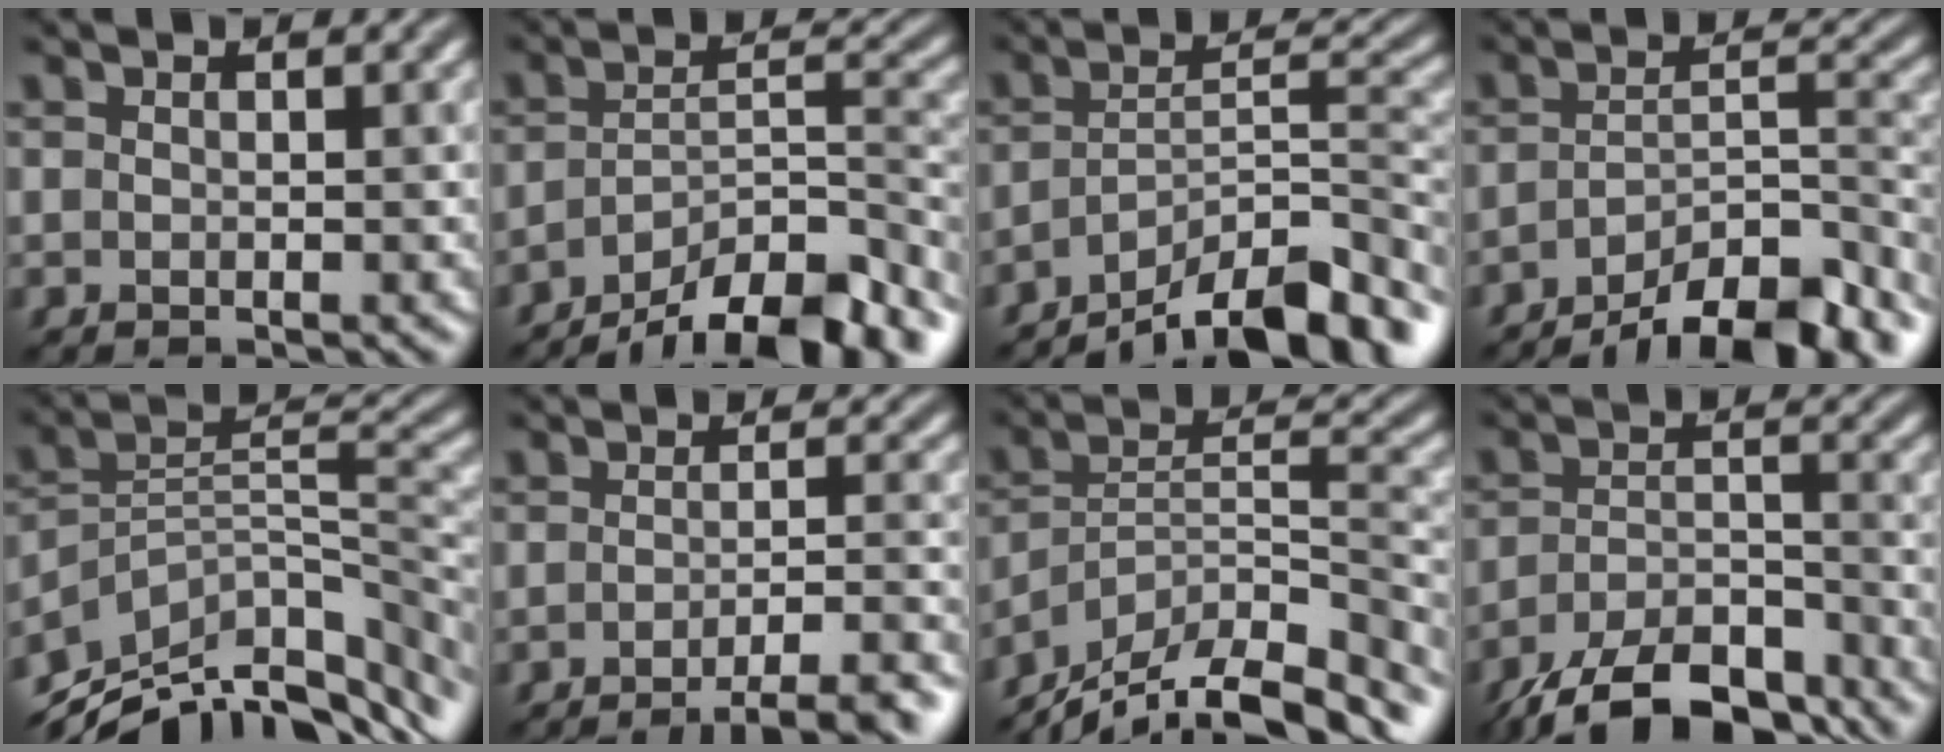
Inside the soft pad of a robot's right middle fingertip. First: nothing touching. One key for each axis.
{"total": 11.5, "fx": -8.6, "fy": 3.8, "fz": 6.7, "tx": -0.098, "ty": 0.000, "tz": -0.135}
{"total": 10.3, "fx": -7.4, "fy": 2.8, "fz": 6.5, "tx": -0.088, "ty": 0.003, "tz": -0.126}
{"total": 10.1, "fx": -7.4, "fy": 3.1, "fz": 6.1, "tx": -0.084, "ty": -0.003, "tz": -0.115}
{"total": 11.3, "fx": -8.3, "fy": 4.8, "fz": 6.0, "tx": -0.119, "ty": 0.020, "tz": -0.147}
{"total": 6.4, "fx": -4.3, "fy": 1.4, "fz": 4.5, "tx": -0.052, "ty": 0.005, "tz": -0.058}
{"total": 12.9, "fx": -10.4, "fy": 3.7, "fz": 6.7, "tx": -0.121, "ty": 0.015, "tz": -0.169}
{"total": 11.0, "fx": -9.0, "fy": 3.5, "fz": 5.4, "tx": -0.092, "ty": -0.010, "tz": -0.145}